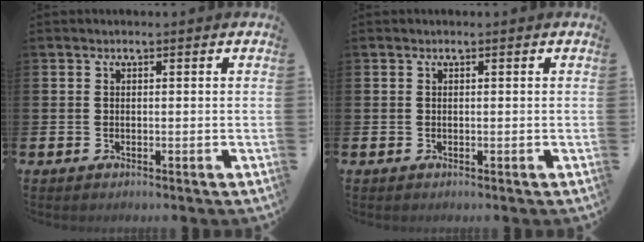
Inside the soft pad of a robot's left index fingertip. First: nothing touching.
{"total": 0.0}